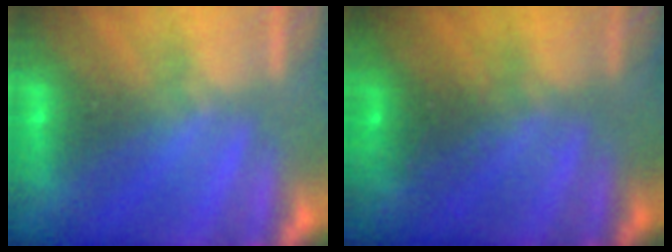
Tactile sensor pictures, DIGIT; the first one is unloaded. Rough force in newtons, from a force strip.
{"total": 7.3}